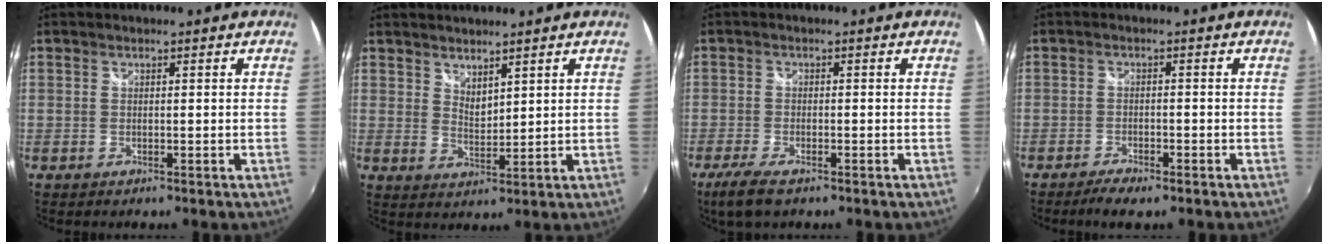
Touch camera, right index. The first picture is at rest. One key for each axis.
{"total": 3.6, "fx": 3.0, "fy": 1.2, "fz": 1.5, "tx": -0.022, "ty": -0.006, "tz": 0.054}
{"total": 5.5, "fx": -3.8, "fy": 1.5, "fz": 3.7, "tx": -0.091, "ty": -0.020, "tz": -0.069}
{"total": 3.9, "fx": -3.0, "fy": 1.1, "fz": 2.3, "tx": -0.058, "ty": -0.004, "tz": -0.055}